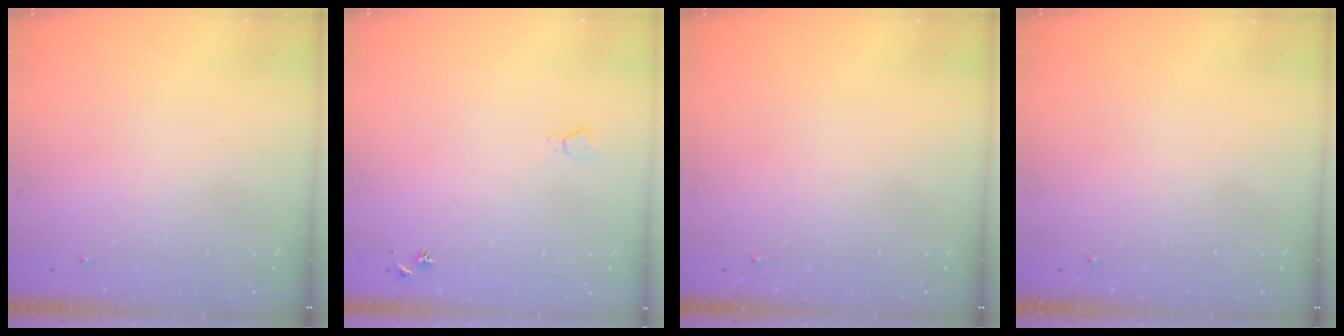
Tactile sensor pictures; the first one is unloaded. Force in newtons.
{"total": 3.9, "press": 3.9, "slide": 0.4}
{"total": 0.0}
{"total": 0.0}